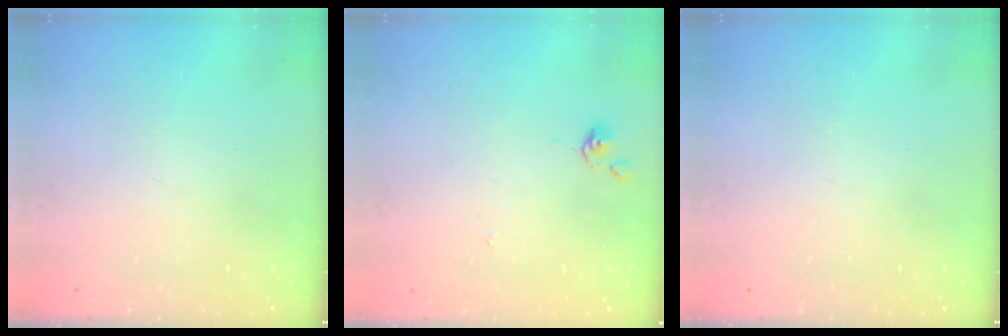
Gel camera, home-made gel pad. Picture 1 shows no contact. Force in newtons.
{"total": 0.0}
{"total": 0.0}